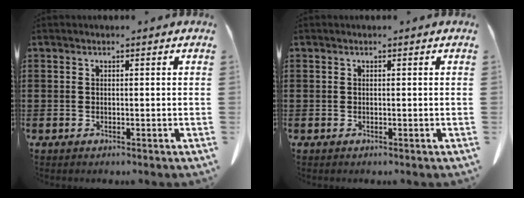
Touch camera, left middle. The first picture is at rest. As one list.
[{"total": 0.0}]